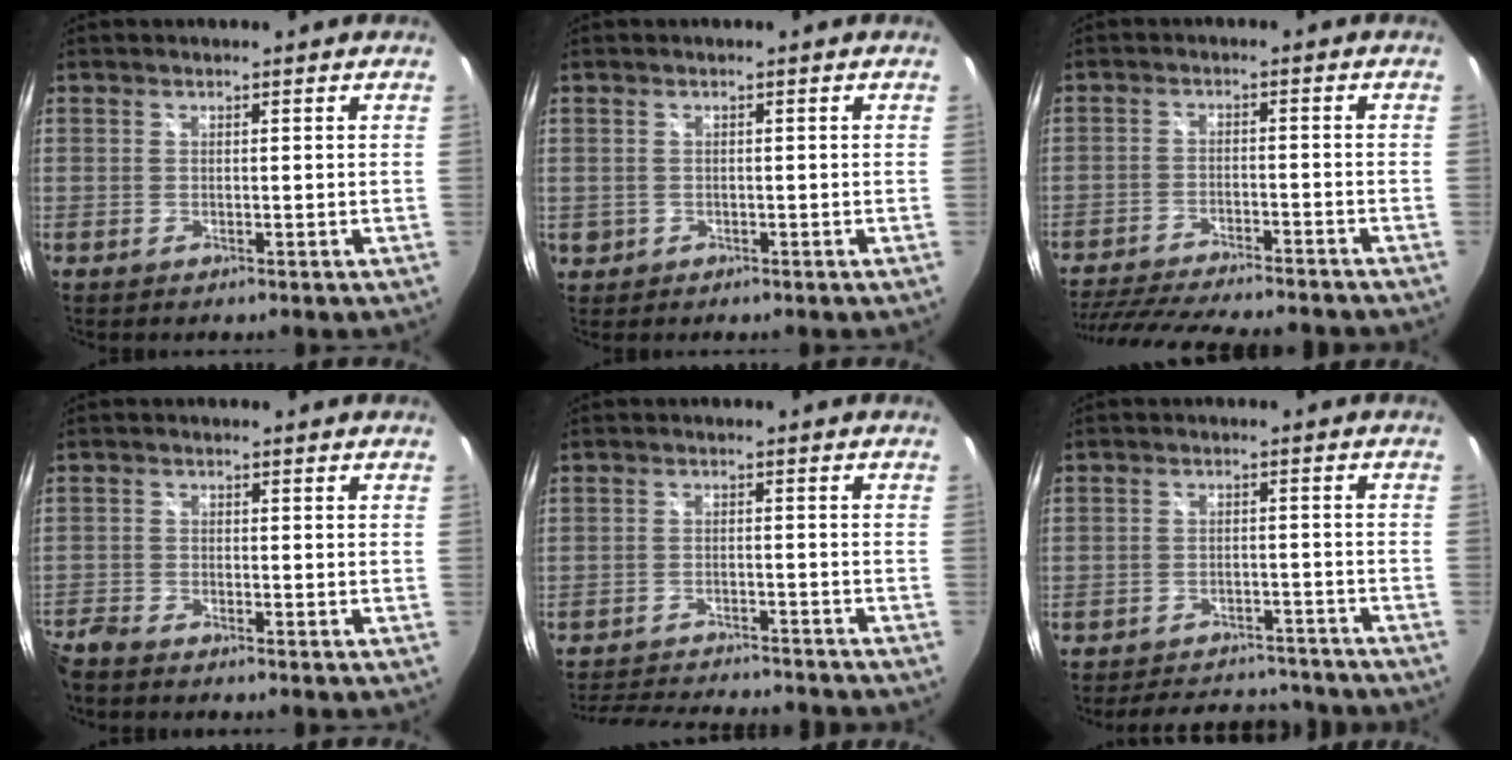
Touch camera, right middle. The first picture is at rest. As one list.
[{"total": 2.0, "force": [-0.3, 1.9, 0.6], "torque": [-0.013, -0.003, -0.001]}, {"total": 20.8, "force": [-18.0, 4.0, 9.5], "torque": [-0.188, -0.029, -0.264]}, {"total": 5.5, "force": [-5.0, 1.3, 1.8], "torque": [-0.060, -0.021, -0.103]}, {"total": 16.9, "force": [-15.1, 3.5, 6.7], "torque": [-0.136, -0.010, -0.213]}, {"total": 13.9, "force": [-12.3, 5.1, 4.1], "torque": [-0.092, 0.035, -0.150]}]